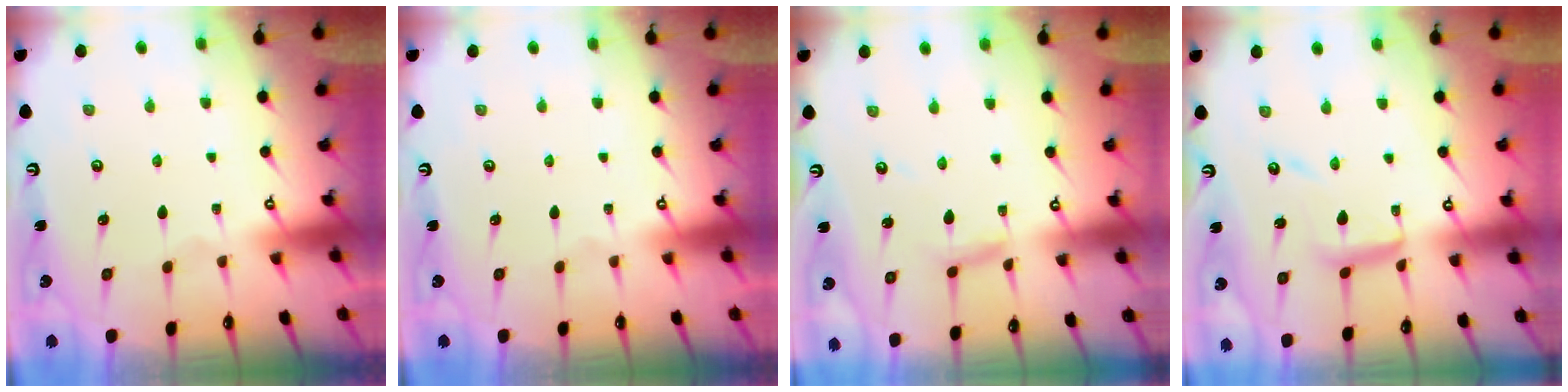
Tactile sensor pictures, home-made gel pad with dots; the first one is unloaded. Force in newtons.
{"total": 0.0}
{"total": 4.1, "press": 4.1, "slide": 0.3}
{"total": 9.4, "press": 9.4, "slide": 0.7}